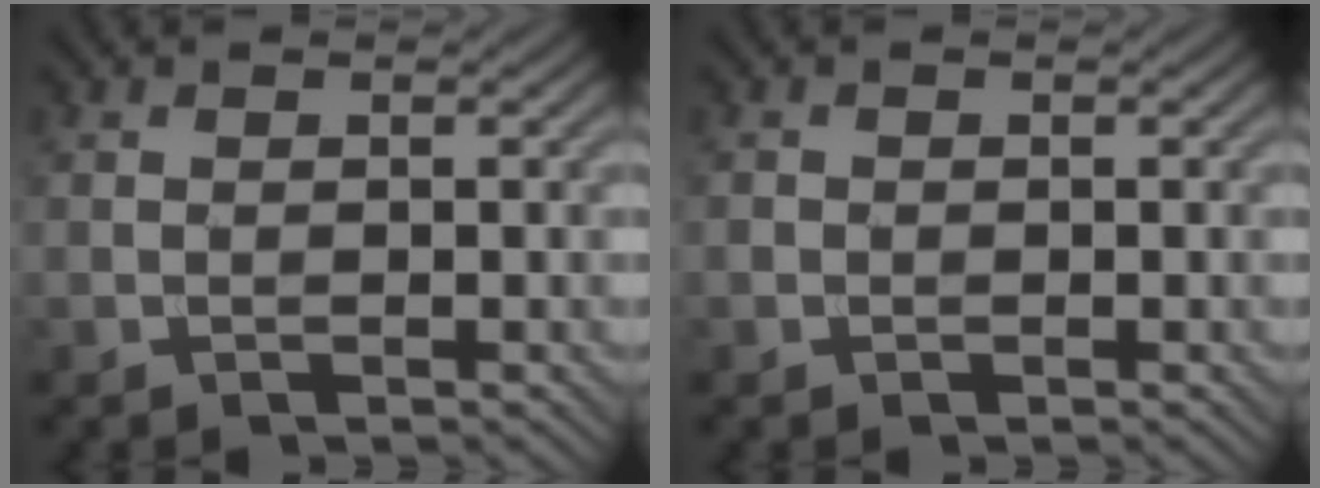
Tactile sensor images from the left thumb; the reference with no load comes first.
{"total": 0.7, "force": [-0.2, 0.6, 0.1], "torque": [-0.001, -0.004, -0.006]}